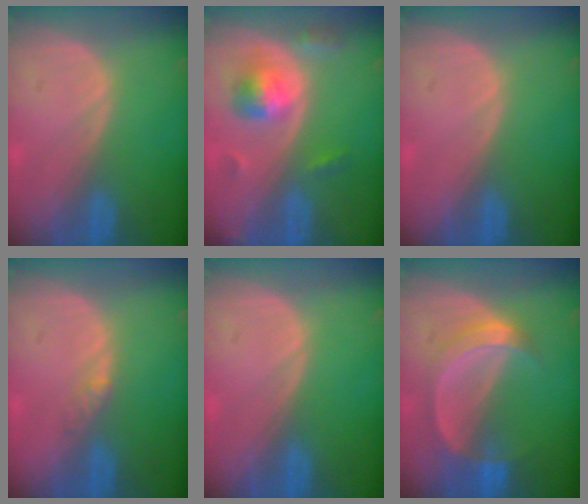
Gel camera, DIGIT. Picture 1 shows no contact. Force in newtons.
{"total": 5.6, "press": 5.2, "slide": 1.9}
{"total": 0.0}
{"total": 1.8, "press": 1.6, "slide": 1.0}
{"total": 0.0}
{"total": 6.1, "press": 5.6, "slide": 2.3}